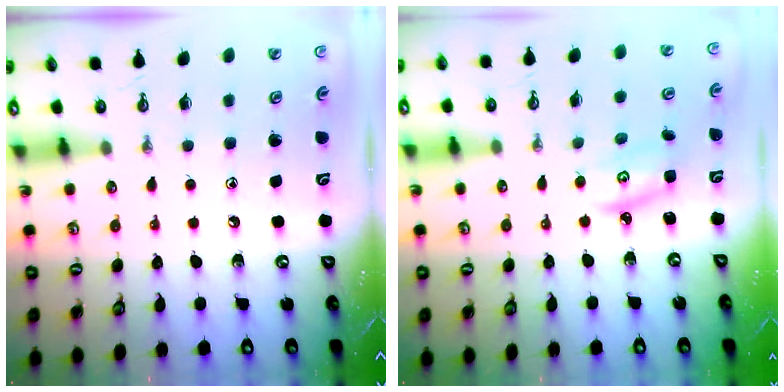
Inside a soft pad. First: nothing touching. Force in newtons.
{"total": 2.9, "press": 2.9, "slide": 0.2}